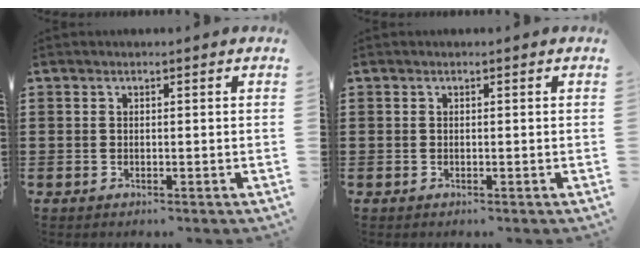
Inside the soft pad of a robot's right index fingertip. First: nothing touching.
{"total": 0.0}